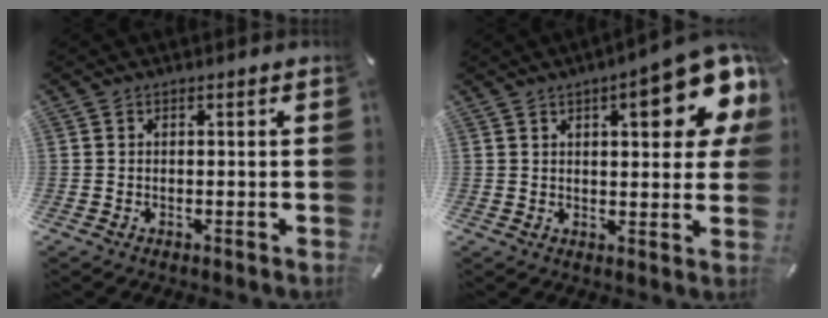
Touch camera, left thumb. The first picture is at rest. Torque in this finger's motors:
{"motor_torque": [2.43, 2.58, 0.58, -0.39, 0.10]}